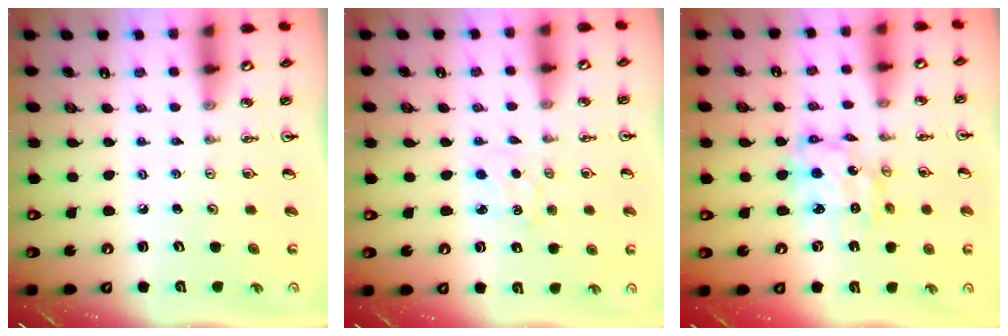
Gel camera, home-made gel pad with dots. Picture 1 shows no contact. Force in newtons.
{"total": 3.6, "press": 3.6, "slide": 0.4}
{"total": 9.4, "press": 9.4, "slide": 0.9}